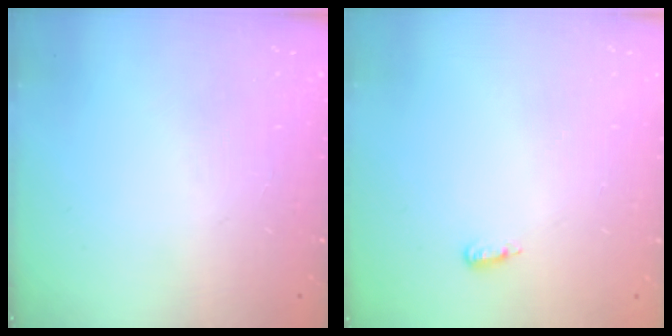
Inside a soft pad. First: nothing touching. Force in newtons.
{"total": 4.4, "press": 3.4, "slide": 2.9}